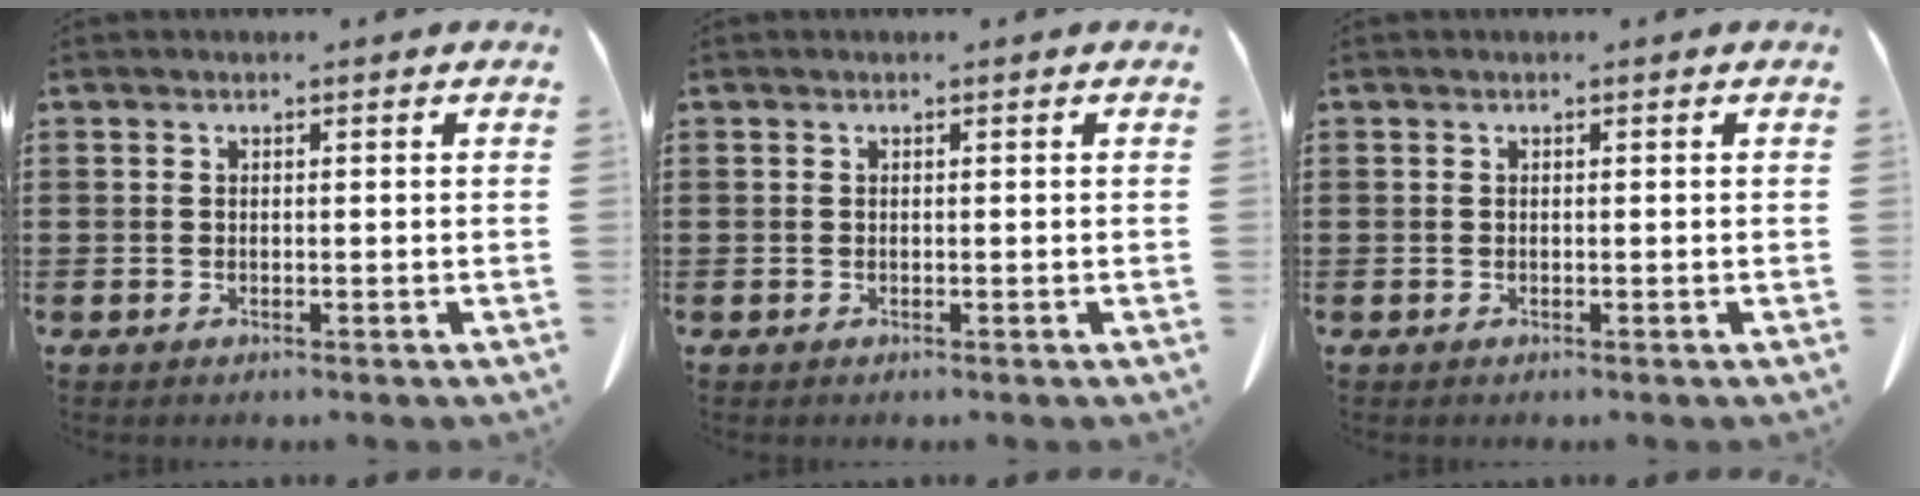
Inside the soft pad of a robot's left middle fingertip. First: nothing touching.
{"total": 0.0}
{"total": 0.0}